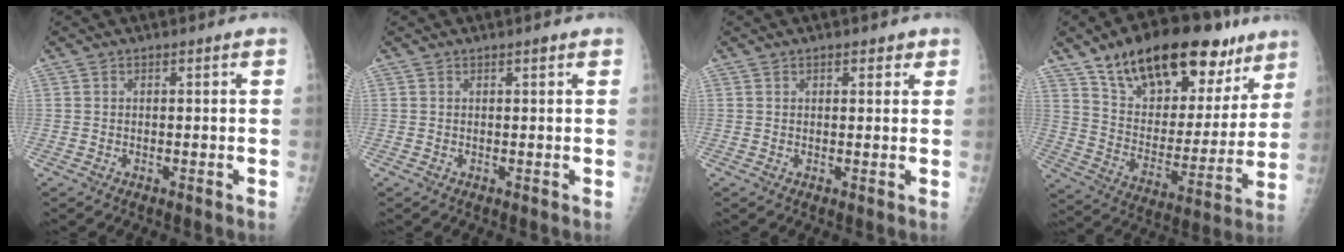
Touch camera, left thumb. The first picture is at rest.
{"total": 0.6, "force": [0.4, 0.1, 0.4], "torque": [-0.005, -0.002, 0.006]}
{"total": 2.0, "force": [1.3, 1.1, 1.1], "torque": [0.000, -0.004, 0.014]}
{"total": 27.4, "force": [17.0, 12.9, 17.1], "torque": [-0.227, -0.037, 0.272]}